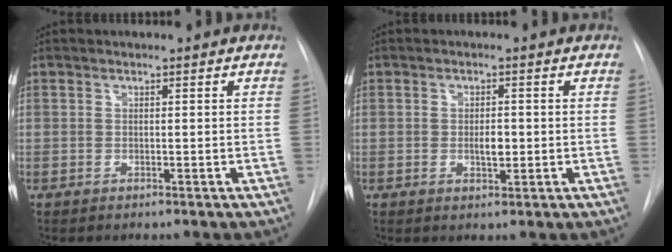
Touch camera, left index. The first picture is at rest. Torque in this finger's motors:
{"motor_torque": [0.52, 0.03, 0.08, 0.06]}